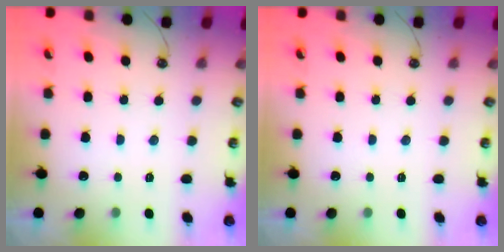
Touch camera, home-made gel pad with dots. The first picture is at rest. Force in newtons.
{"total": 0.0}